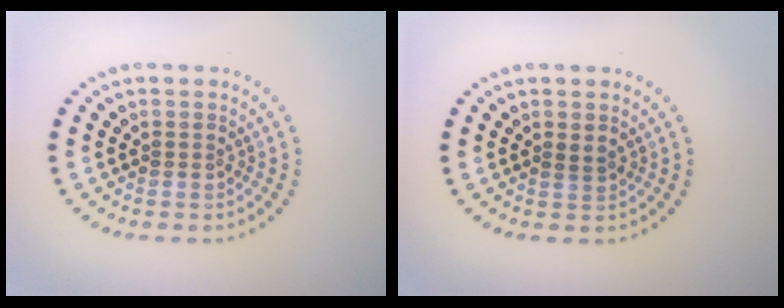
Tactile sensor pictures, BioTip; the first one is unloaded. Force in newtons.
{"total": 0.8, "press": 0.7, "slide": 0.3}